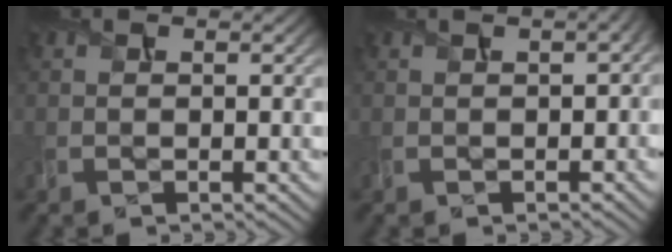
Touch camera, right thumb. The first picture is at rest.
{"total": 2.3, "force": [0.4, 0.9, 2.1], "torque": [-0.035, 0.005, 0.005]}